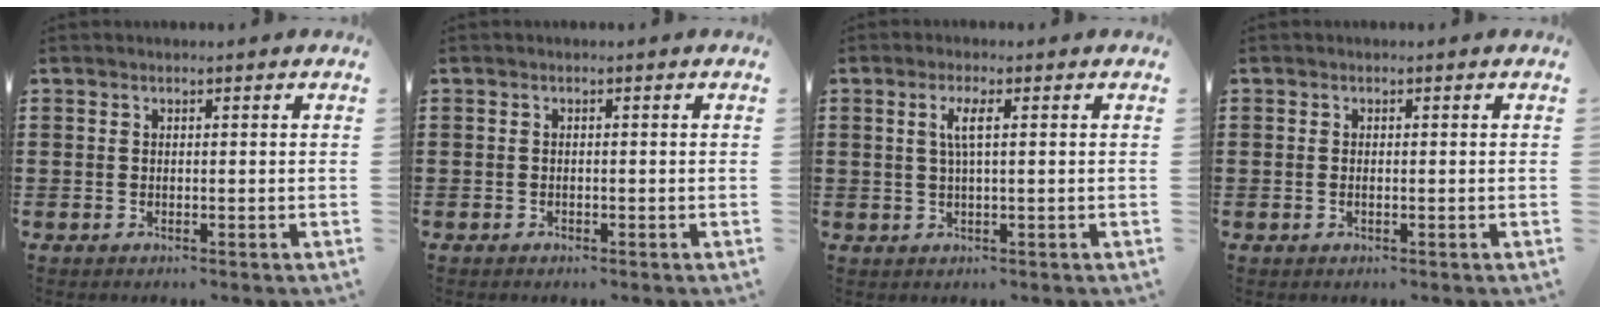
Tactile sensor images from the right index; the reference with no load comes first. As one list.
[{"total": 0.6, "force": [-0.5, 0.2, 0.1], "torque": [-0.003, 0.001, -0.011]}, {"total": 2.9, "force": [0.3, 0.1, 2.9], "torque": [-0.058, -0.002, 0.001]}, {"total": 0.5, "force": [-0.3, 0.1, 0.4], "torque": [-0.009, -0.003, -0.005]}]